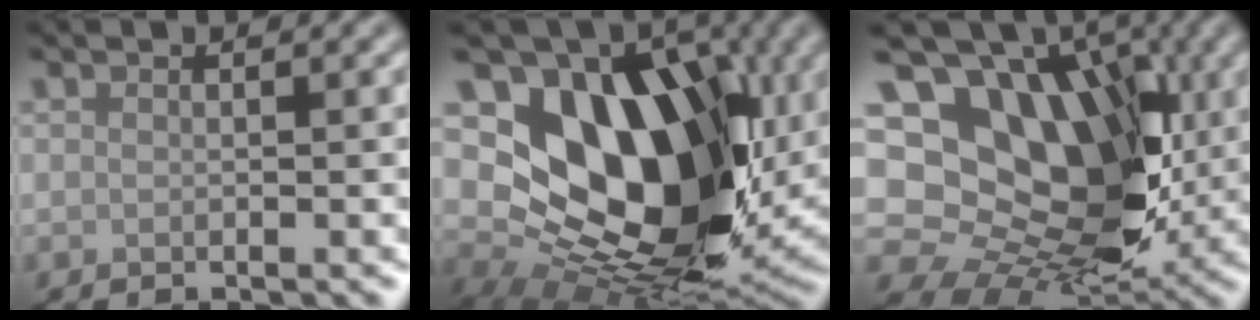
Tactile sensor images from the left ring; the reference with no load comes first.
{"total": 15.8, "force": [3.1, 11.1, 10.8], "torque": [-0.169, -0.013, 0.061]}
{"total": 17.9, "force": [4.3, 13.6, 10.8], "torque": [-0.184, 0.041, 0.084]}